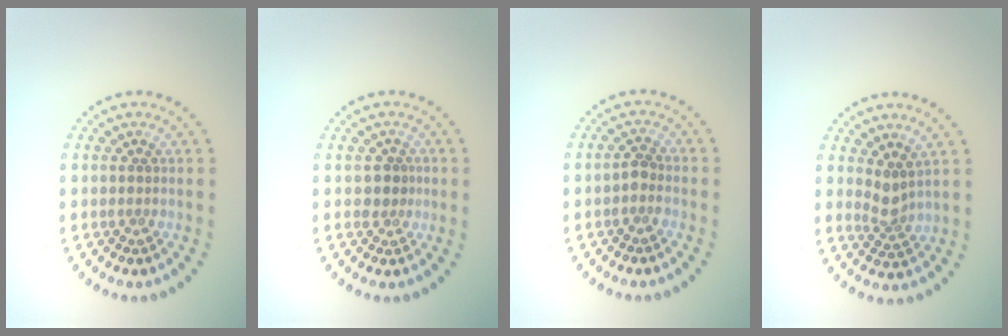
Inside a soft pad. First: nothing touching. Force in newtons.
{"total": 1.7, "press": 1.4, "slide": 0.8}
{"total": 1.0, "press": 0.9, "slide": 0.4}
{"total": 1.9, "press": 1.4, "slide": 1.3}